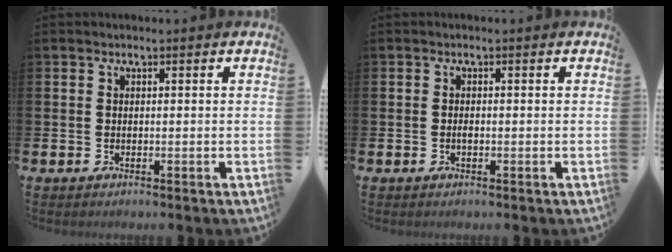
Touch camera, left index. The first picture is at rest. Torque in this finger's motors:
{"motor_torque": [0.20, 0.15, 0.00, 0.02]}